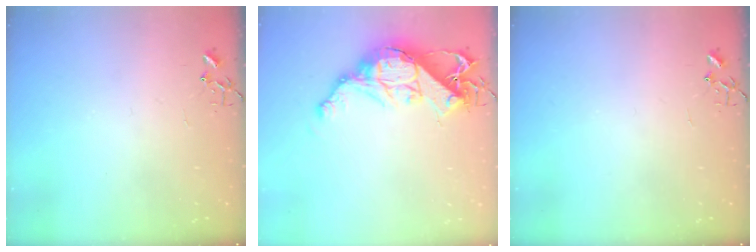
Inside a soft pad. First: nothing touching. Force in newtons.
{"total": 15.3, "press": 15.3, "slide": 1.0}
{"total": 0.0}